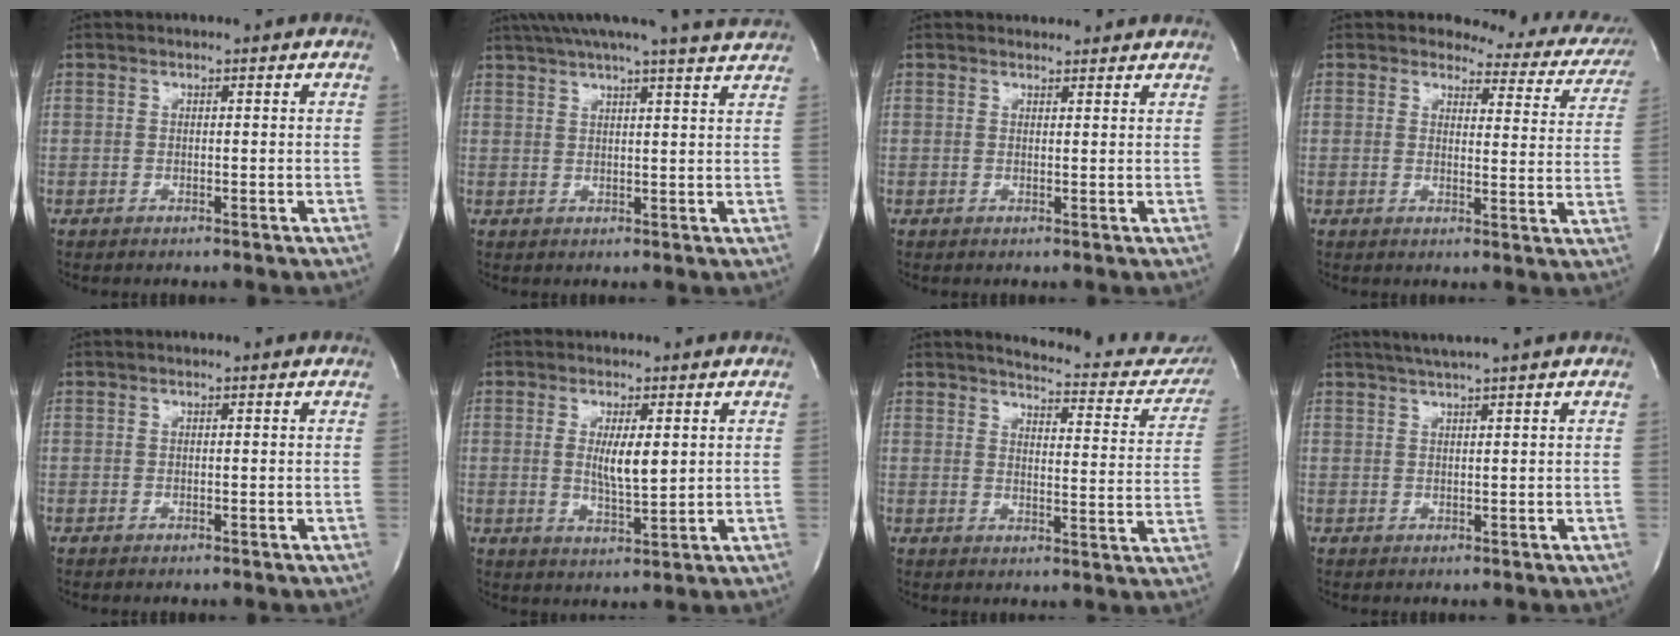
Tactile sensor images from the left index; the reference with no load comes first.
{"total": 16.3, "force": [14.8, -0.8, 6.8], "torque": [-0.118, -0.005, 0.189]}
{"total": 3.5, "force": [3.4, 0.9, 0.3], "torque": [-0.014, 0.009, 0.037]}
{"total": 12.4, "force": [11.3, 4.4, 2.4], "torque": [0.001, -0.053, 0.094]}
{"total": 0.0}
{"total": 4.8, "force": [0.8, 1.0, 4.6], "torque": [-0.089, -0.016, 0.017]}
{"total": 17.1, "force": [16.1, 3.5, 4.5], "torque": [-0.035, -0.073, 0.166]}
{"total": 3.7, "force": [2.9, -1.0, 2.1], "torque": [-0.036, 0.004, 0.053]}